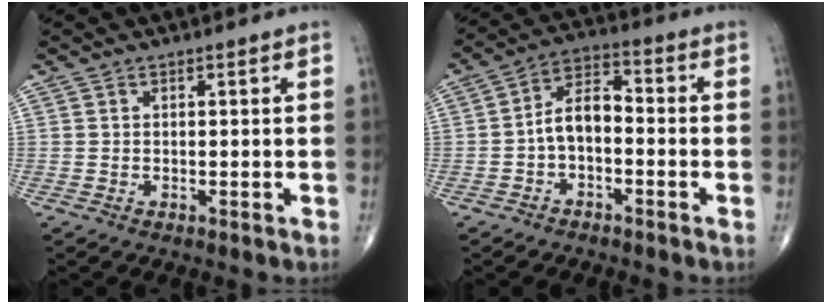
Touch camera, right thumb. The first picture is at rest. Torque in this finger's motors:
{"motor_torque": [1.12, 1.04, 0.73, -0.27, 0.04]}